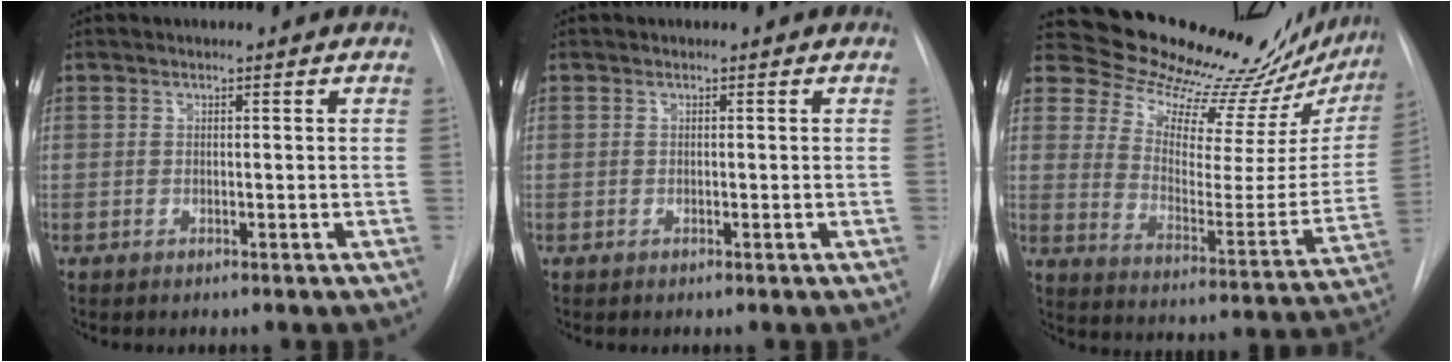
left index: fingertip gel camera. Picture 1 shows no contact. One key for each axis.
{"total": 0.6, "fx": -0.6, "fy": -0.1, "fz": -0.1, "tx": 0.003, "ty": -0.006, "tz": -0.010}
{"total": 23.5, "fx": 22.3, "fy": 4.1, "fz": 6.2, "tx": -0.092, "ty": -0.106, "tz": 0.287}